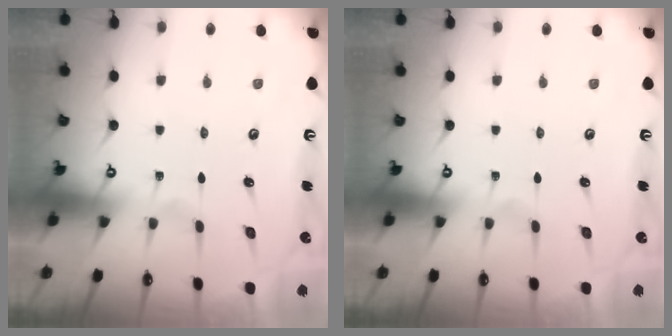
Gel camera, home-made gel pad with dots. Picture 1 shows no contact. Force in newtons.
{"total": 0.0}